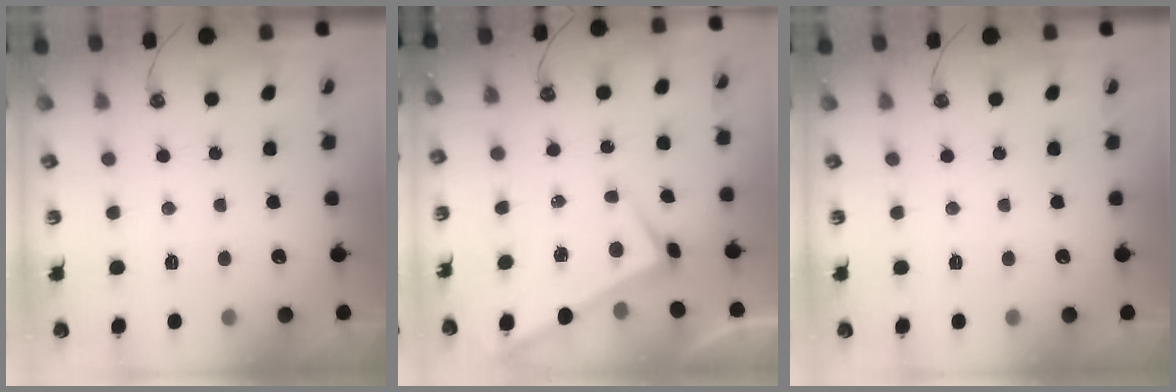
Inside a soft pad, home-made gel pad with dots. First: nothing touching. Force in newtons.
{"total": 3.2, "press": 3.2, "slide": 0.1}
{"total": 0.0}